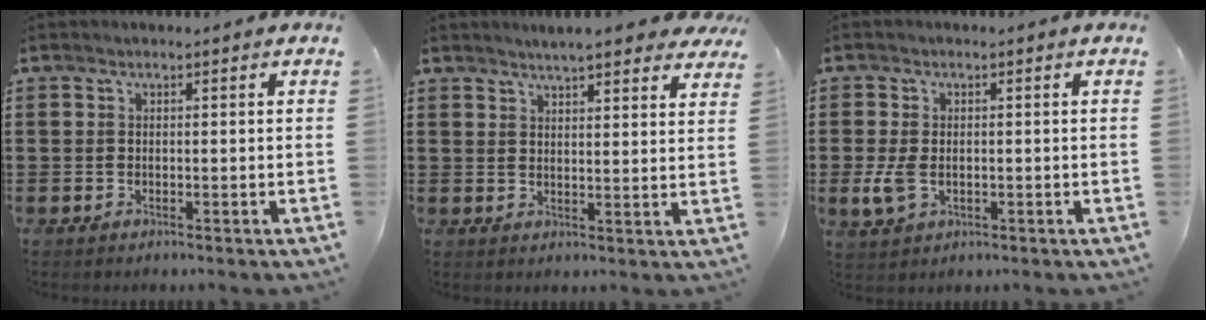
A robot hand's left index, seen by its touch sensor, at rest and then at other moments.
{"total": 4.7, "force": [4.4, 0.0, 1.8], "torque": [-0.040, -0.013, 0.076]}
{"total": 3.5, "force": [-0.5, 2.2, 2.7], "torque": [-0.075, -0.006, -0.013]}